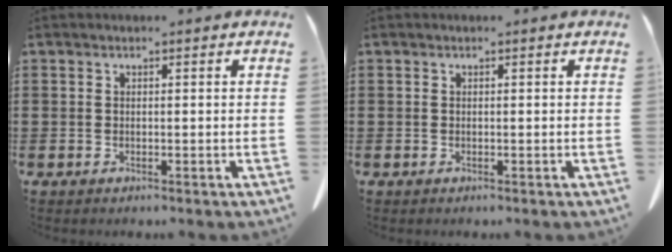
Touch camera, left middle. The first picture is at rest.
{"total": 0.0}